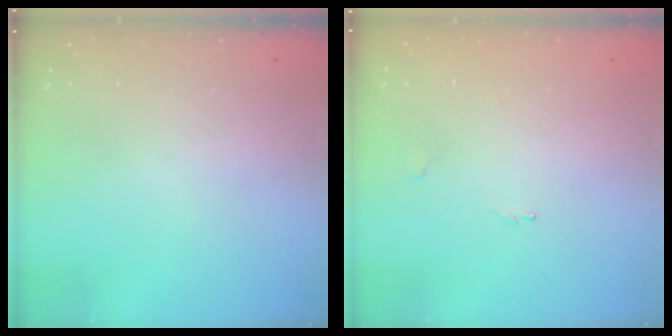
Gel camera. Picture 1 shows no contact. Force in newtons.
{"total": 0.0}